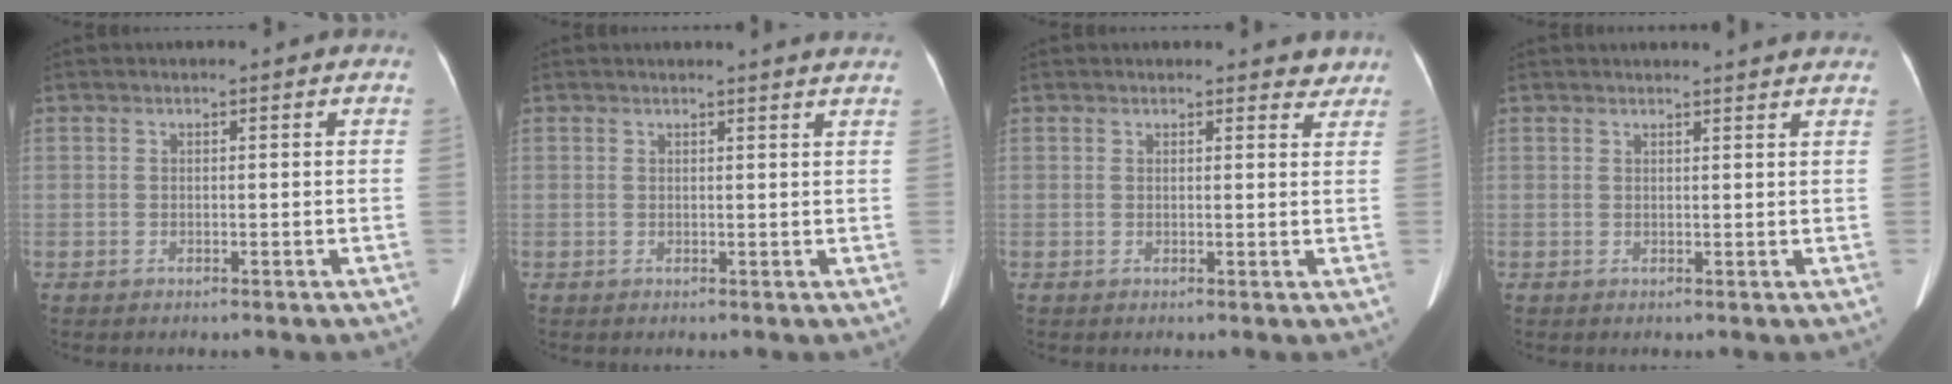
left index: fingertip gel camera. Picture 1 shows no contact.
{"total": 3.9, "force": [3.7, -0.4, 1.1], "torque": [-0.015, -0.006, 0.024]}
{"total": 3.0, "force": [2.7, 1.2, 0.3], "torque": [0.012, -0.010, 0.016]}
{"total": 7.2, "force": [7.0, 0.2, 1.7], "torque": [-0.017, 0.010, 0.062]}